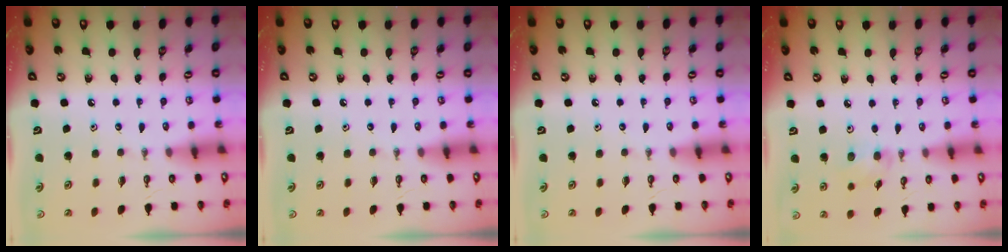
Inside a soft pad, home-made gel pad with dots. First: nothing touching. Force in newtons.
{"total": 0.0}
{"total": 0.0}
{"total": 6.9, "press": 5.4, "slide": 4.3}